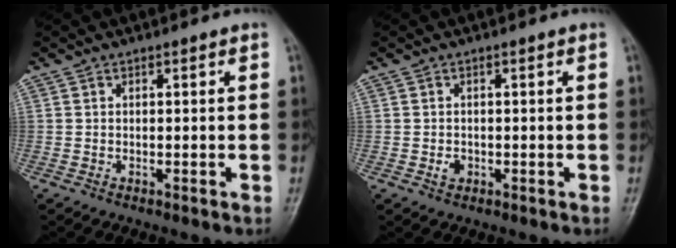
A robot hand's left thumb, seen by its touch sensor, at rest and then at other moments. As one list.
[{"total": 1.3, "force": [-0.3, 1.0, 0.7], "torque": [-0.008, 0.002, -0.003]}]